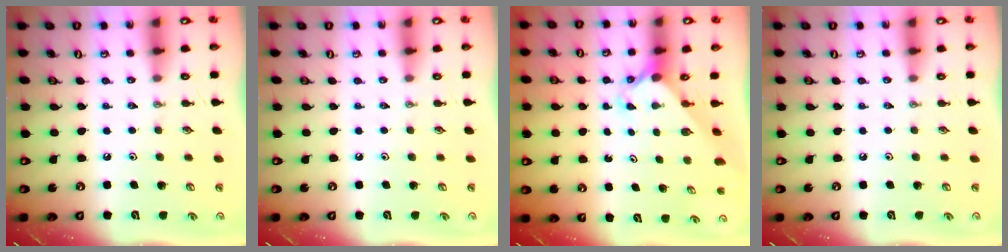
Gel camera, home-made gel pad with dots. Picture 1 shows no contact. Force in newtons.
{"total": 0.0}
{"total": 2.4, "press": 2.4, "slide": 0.2}
{"total": 0.0}